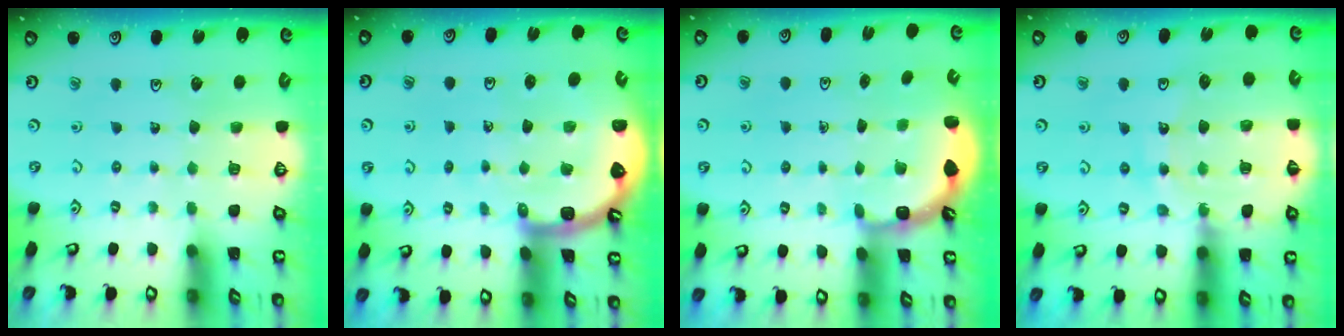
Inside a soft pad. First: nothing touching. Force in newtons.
{"total": 7.5, "press": 7.5, "slide": 0.8}
{"total": 3.2, "press": 2.7, "slide": 1.7}
{"total": 12.7, "press": 12.5, "slide": 2.4}